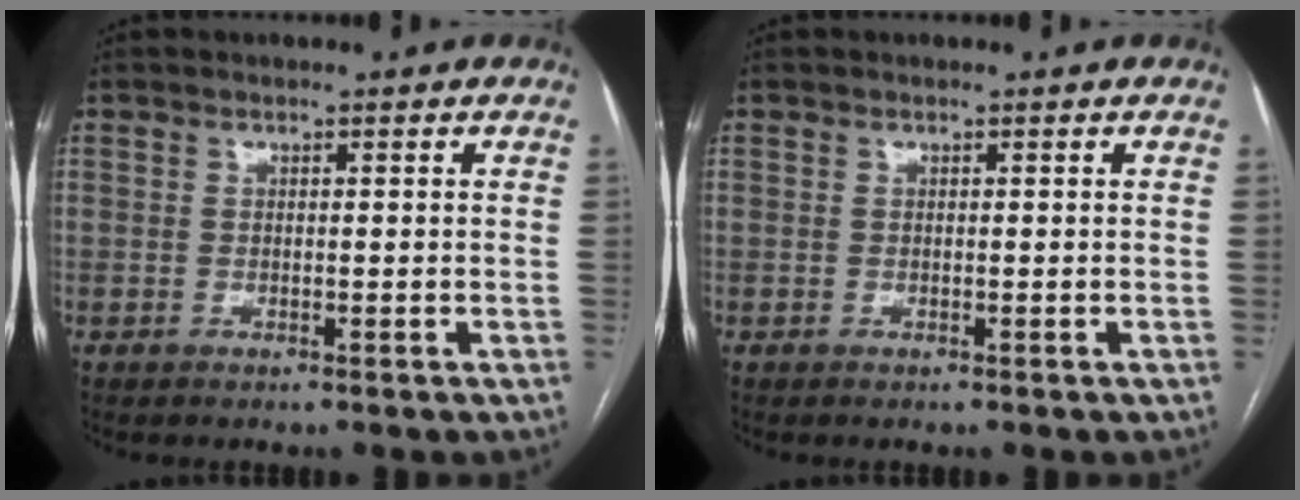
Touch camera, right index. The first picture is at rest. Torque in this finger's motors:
{"motor_torque": [0.03, 0.02, 0.00, 0.00]}